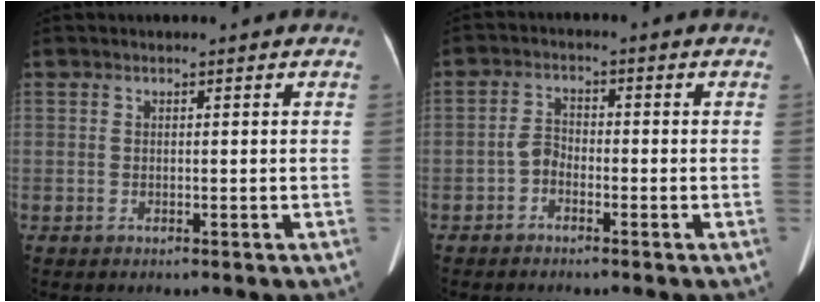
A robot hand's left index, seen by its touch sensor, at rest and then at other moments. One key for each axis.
{"total": 2.5, "fx": -1.5, "fy": 1.5, "fz": 1.3, "tx": -0.025, "ty": 0.004, "tz": -0.030}